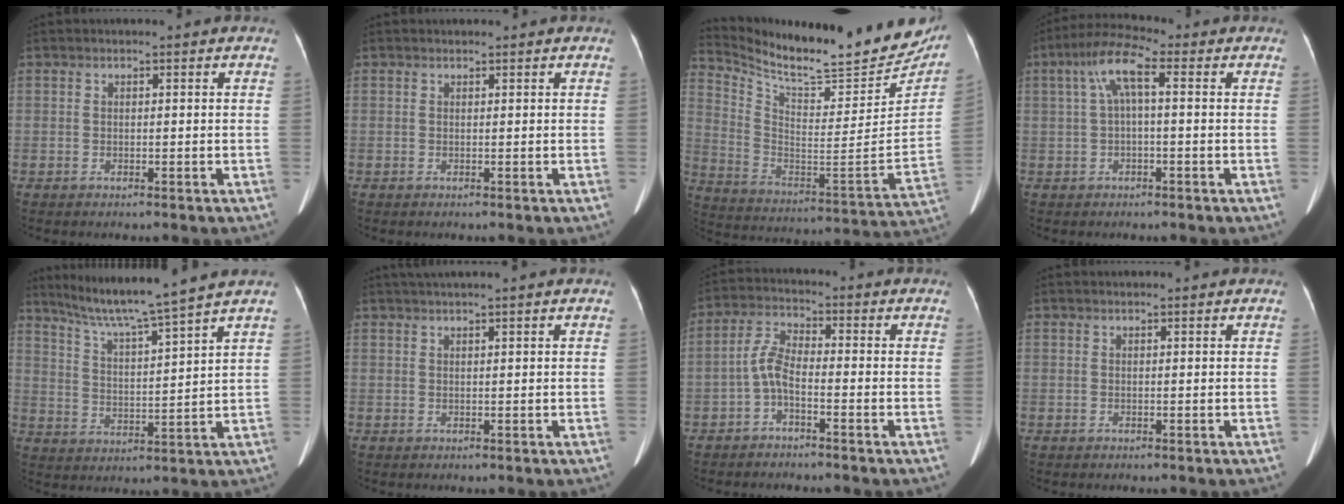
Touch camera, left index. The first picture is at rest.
{"total": 0.0}
{"total": 25.5, "force": [22.8, 4.8, 10.4], "torque": [-0.182, -0.080, 0.328]}
{"total": 6.5, "force": [1.3, 1.3, 6.3], "torque": [-0.131, 0.031, 0.021]}
{"total": 11.8, "force": [10.1, -2.3, 5.6], "torque": [-0.097, -0.004, 0.172]}
{"total": 3.5, "force": [2.9, -0.7, 1.8], "torque": [-0.023, 0.028, 0.050]}
{"total": 4.2, "force": [-1.9, 1.4, 3.5], "torque": [-0.077, 0.013, -0.041]}
{"total": 0.8, "force": [0.8, 0.1, 0.2], "torque": [-0.007, 0.014, 0.010]}